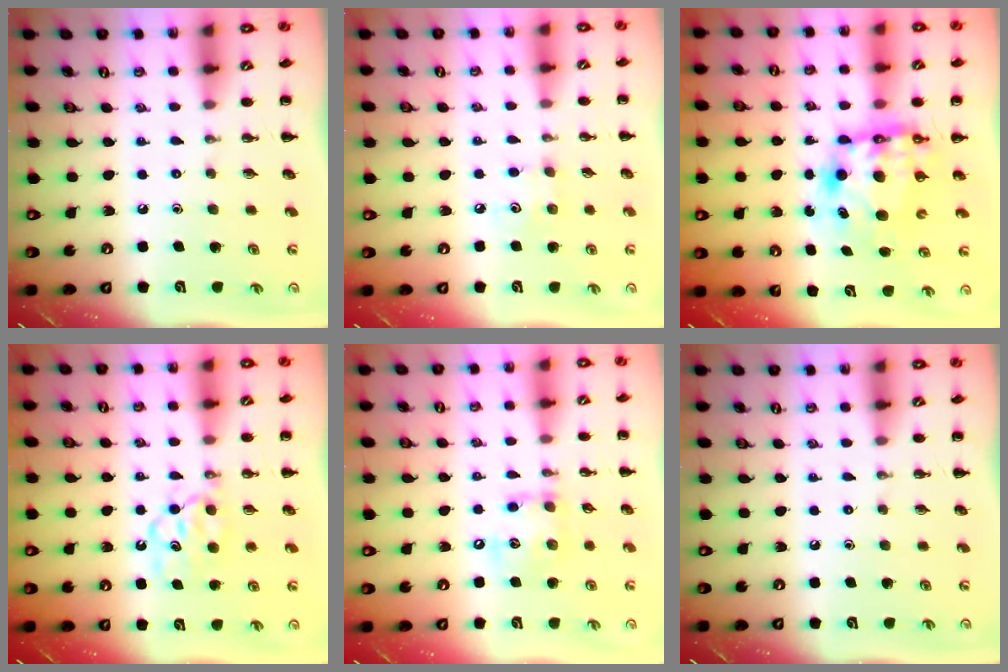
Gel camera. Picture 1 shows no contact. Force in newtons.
{"total": 4.5, "press": 4.4, "slide": 1.1}
{"total": 9.3, "press": 9.1, "slide": 2.2}
{"total": 7.0, "press": 7.0, "slide": 0.6}
{"total": 11.5, "press": 11.4, "slide": 1.8}
{"total": 0.0}